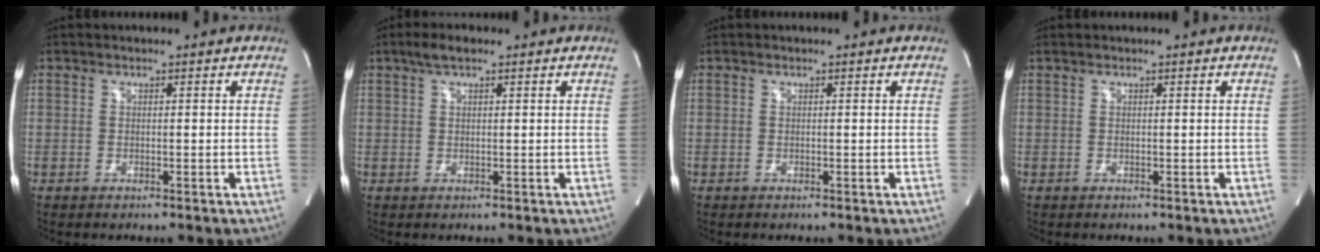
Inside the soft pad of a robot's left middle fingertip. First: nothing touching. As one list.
[{"total": 2.8, "force": [1.9, 0.8, 2.0], "torque": [-0.046, 0.016, 0.035]}, {"total": 0.0}, {"total": 0.0}]